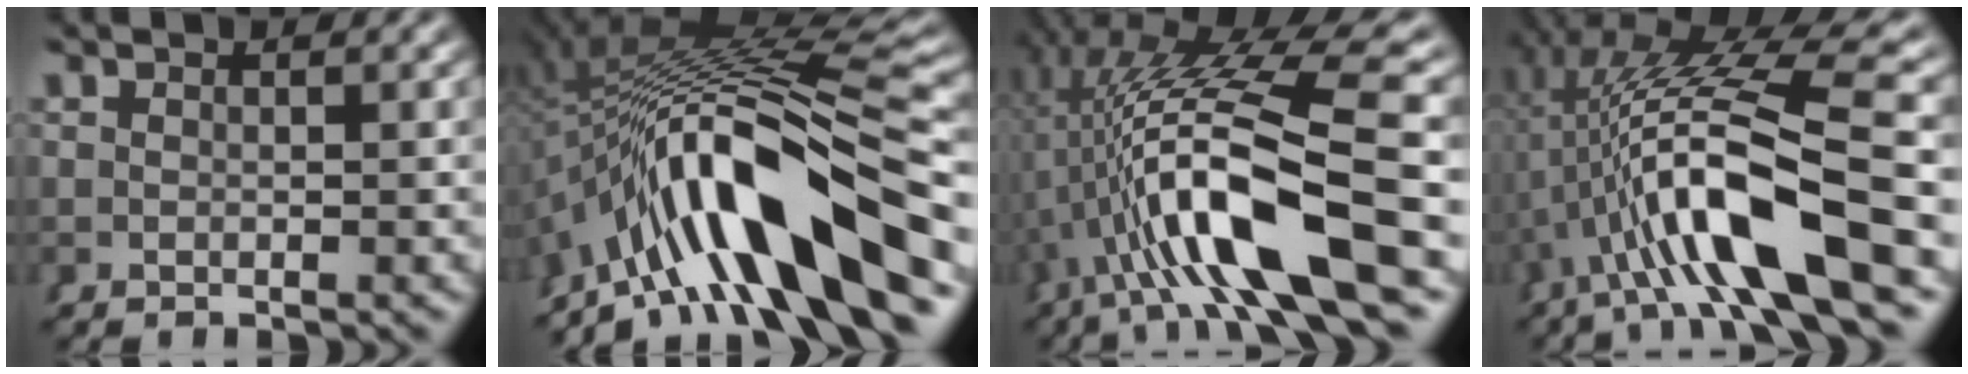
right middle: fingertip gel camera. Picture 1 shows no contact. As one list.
[{"total": 16.2, "force": [-2.8, 8.0, 13.9], "torque": [-0.234, -0.001, -0.034]}, {"total": 12.7, "force": [0.7, 4.5, 11.9], "torque": [-0.217, 0.003, 0.019]}, {"total": 11.4, "force": [0.7, 3.9, 10.7], "torque": [-0.201, 0.004, 0.018]}]